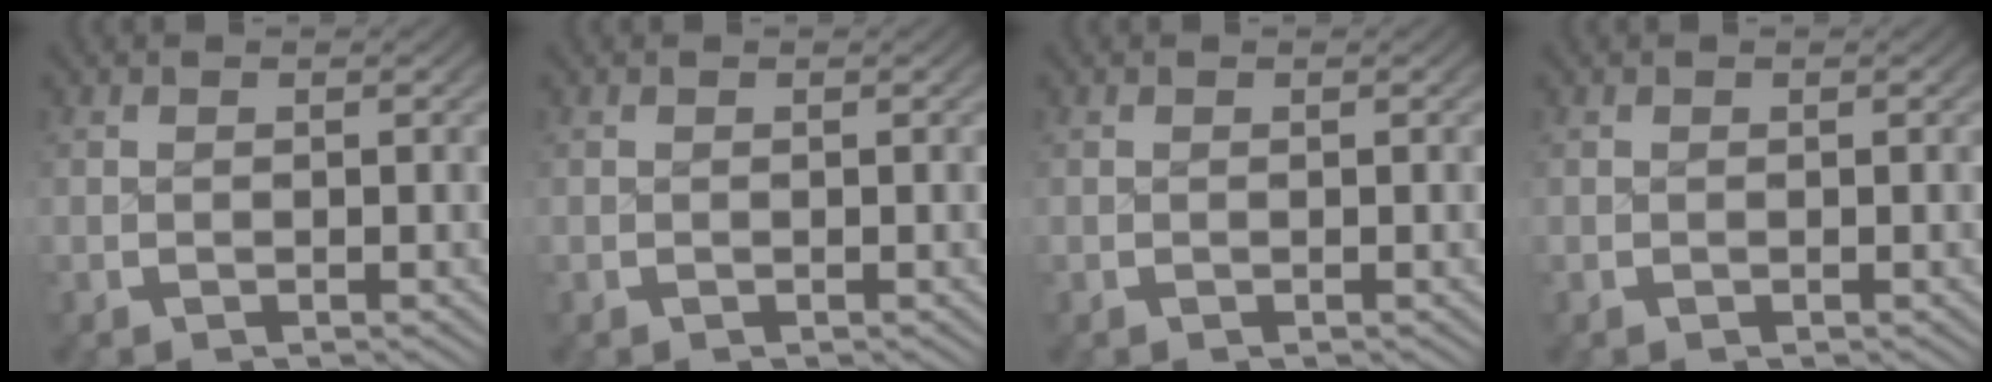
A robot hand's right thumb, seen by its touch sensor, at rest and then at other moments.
{"total": 0.0}
{"total": 0.0}
{"total": 0.0}